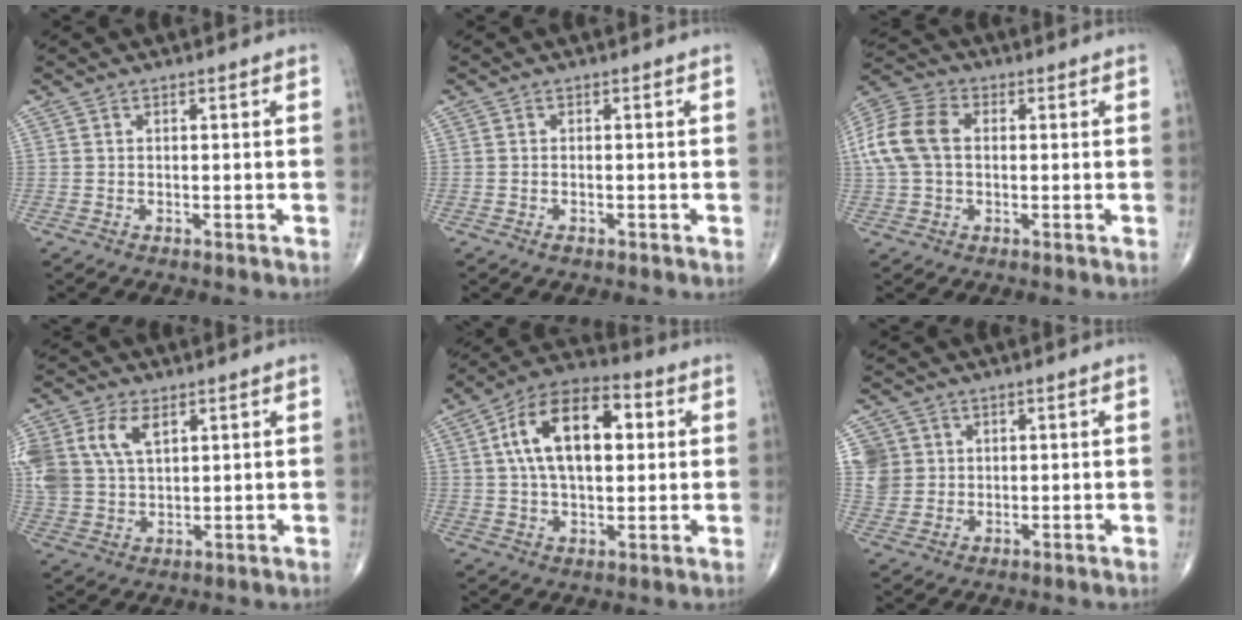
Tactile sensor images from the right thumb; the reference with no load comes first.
{"total": 1.0, "force": [-0.6, 0.4, 0.7], "torque": [-0.015, 0.003, -0.009]}
{"total": 11.9, "force": [1.1, 8.2, 8.6], "torque": [-0.186, 0.028, 0.017]}
{"total": 13.1, "force": [4.9, 8.2, 8.9], "torque": [-0.209, -0.003, 0.102]}
{"total": 17.2, "force": [3.6, 9.4, 13.9], "torque": [-0.221, 0.019, 0.055]}
{"total": 5.7, "force": [1.8, 5.4, 0.8], "torque": [0.006, -0.003, 0.038]}